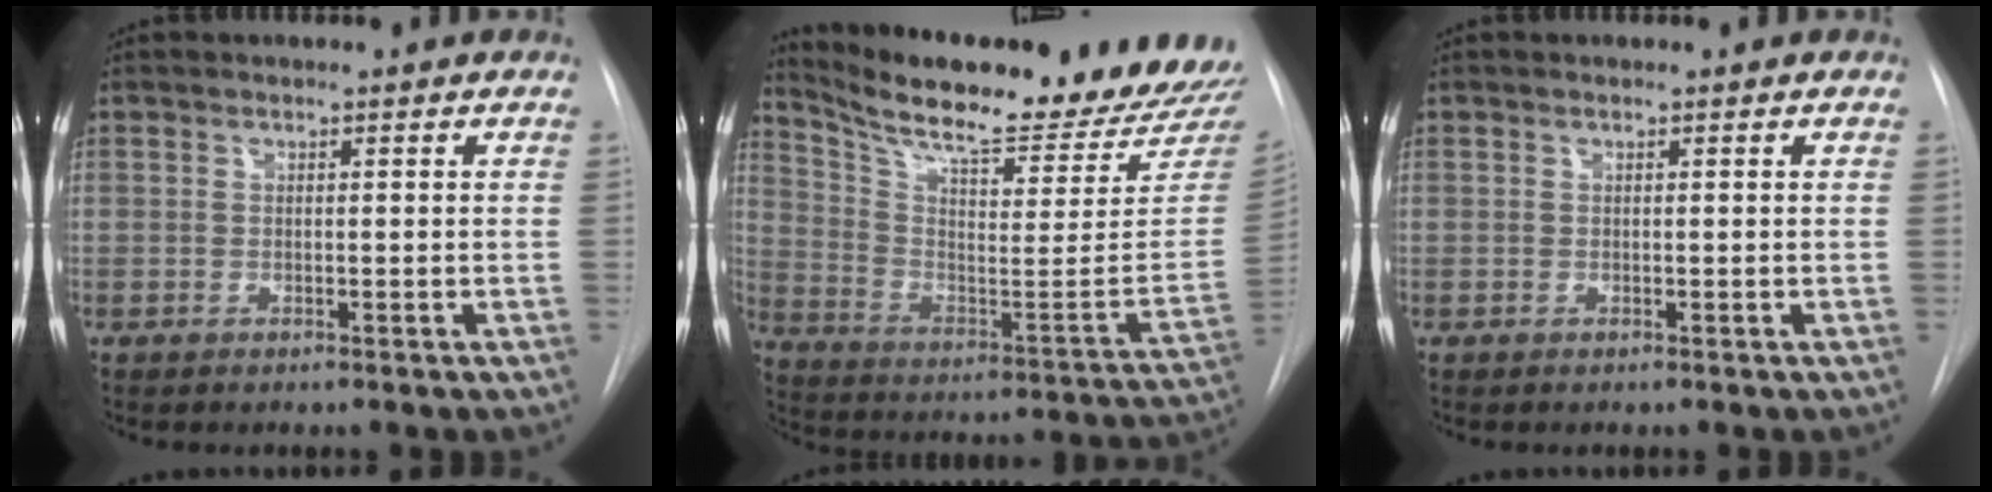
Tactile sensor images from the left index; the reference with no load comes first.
{"total": 25.8, "force": [23.5, 2.0, 10.6], "torque": [-0.179, -0.098, 0.324]}
{"total": 0.0}